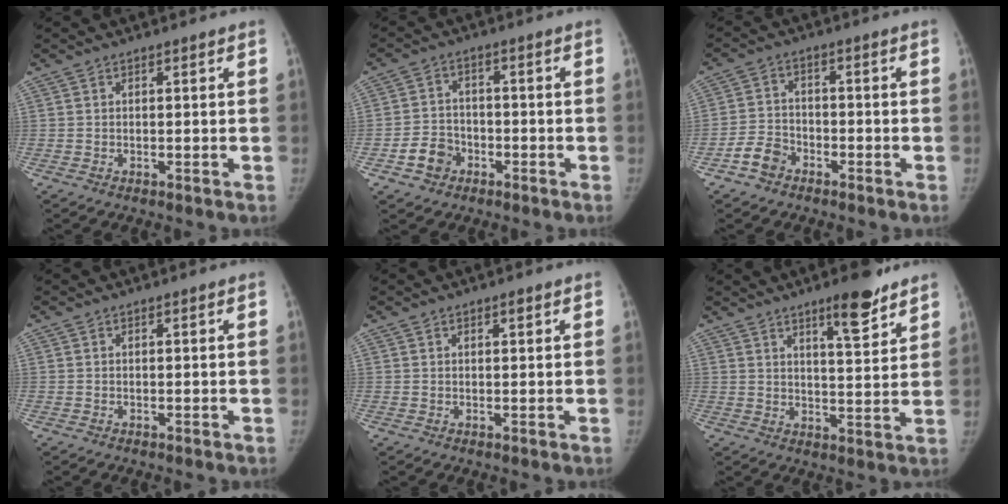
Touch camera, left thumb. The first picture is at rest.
{"total": 6.0, "force": [-2.9, 4.9, 1.9], "torque": [-0.014, 0.024, -0.048]}
{"total": 5.2, "force": [-3.3, 3.6, 1.8], "torque": [-0.023, 0.023, -0.065]}
{"total": 0.0}
{"total": 1.1, "force": [0.6, 0.6, 0.6], "torque": [0.001, -0.001, 0.006]}
{"total": 8.8, "force": [6.1, 2.1, 6.0], "torque": [-0.073, -0.041, 0.090]}